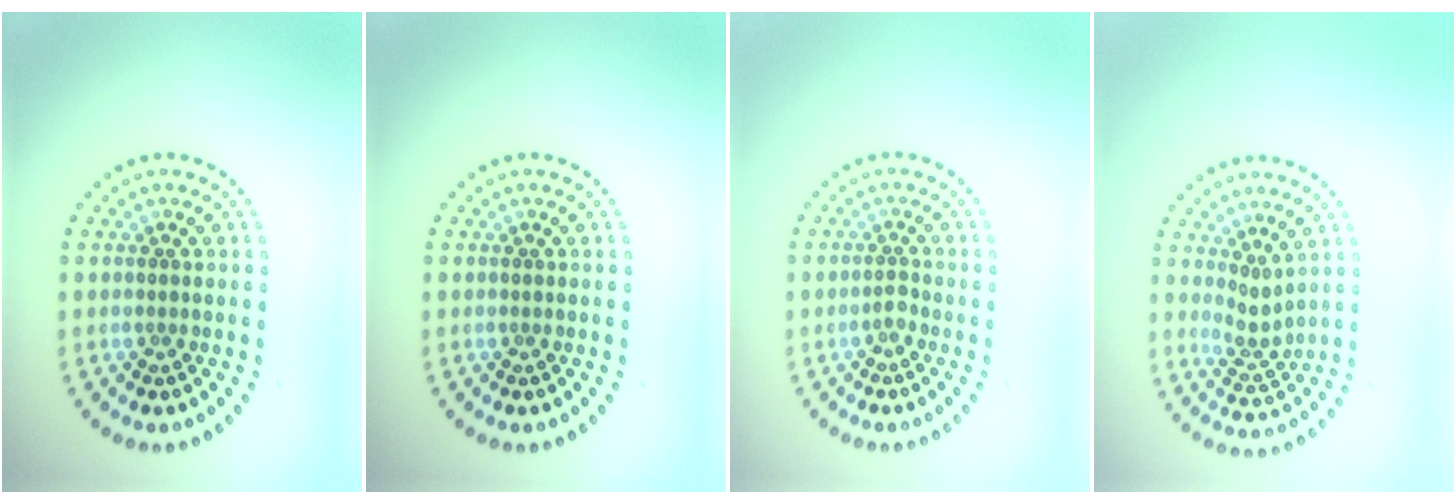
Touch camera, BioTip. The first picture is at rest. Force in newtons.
{"total": 0.0}
{"total": 1.0, "press": 0.7, "slide": 0.6}
{"total": 2.1, "press": 1.4, "slide": 1.6}